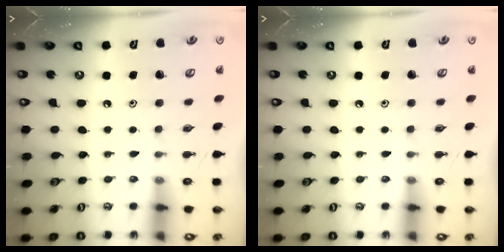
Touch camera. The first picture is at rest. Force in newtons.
{"total": 0.0}